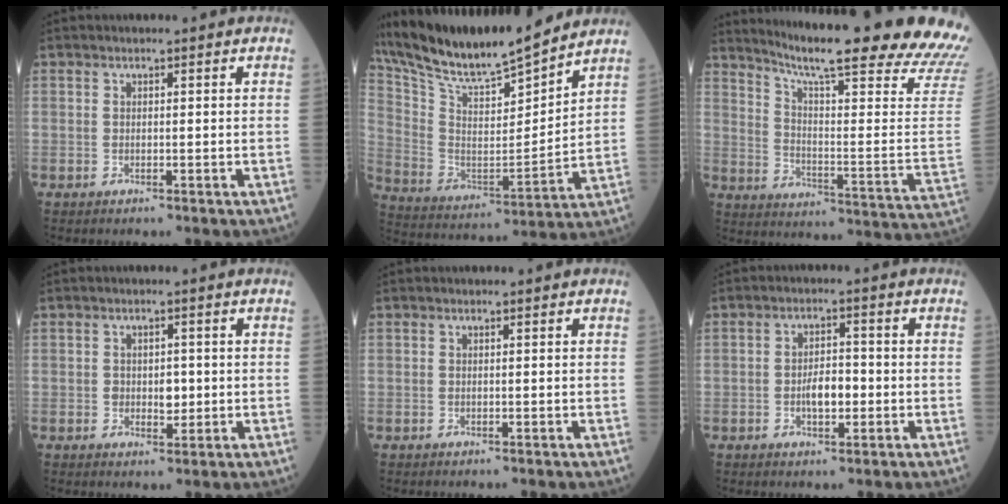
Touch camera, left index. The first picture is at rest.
{"total": 19.7, "force": [17.7, 1.6, 8.5], "torque": [-0.171, -0.002, 0.311]}
{"total": 28.8, "force": [24.5, 0.4, 15.0], "torque": [-0.212, -0.112, 0.307]}
{"total": 2.6, "force": [-0.1, 1.7, 2.0], "torque": [-0.029, 0.001, 0.002]}
{"total": 0.0}
{"total": 4.1, "force": [-1.0, 1.8, 3.6], "torque": [-0.065, 0.006, -0.018]}